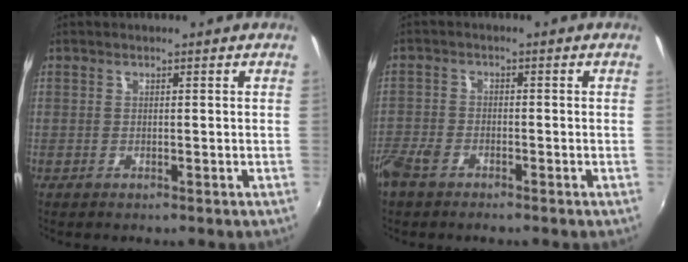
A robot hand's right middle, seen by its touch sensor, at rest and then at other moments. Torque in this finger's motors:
{"motor_torque": [0.95, -0.80, 0.14, 0.10]}